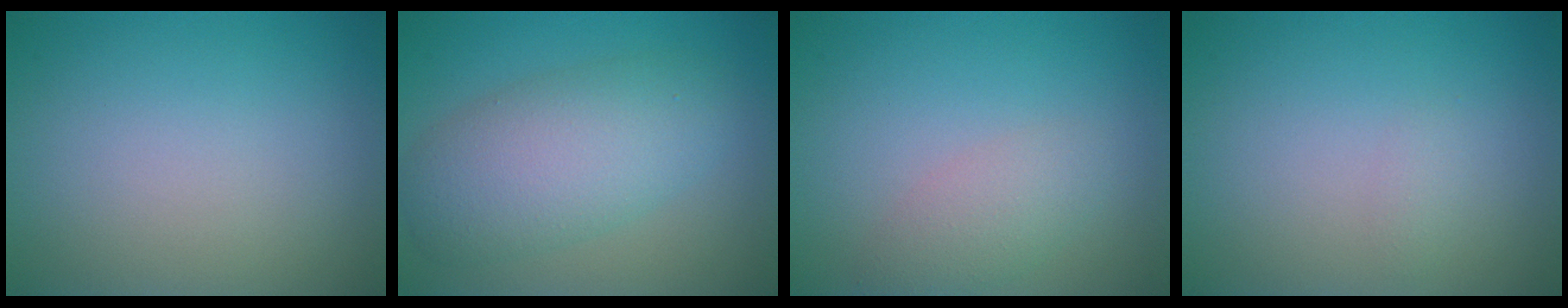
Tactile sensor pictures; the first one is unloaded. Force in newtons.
{"total": 6.5, "press": 6.5, "slide": 0.3}
{"total": 2.3, "press": 2.3, "slide": 0.1}
{"total": 0.6, "press": 0.6, "slide": 0.0}